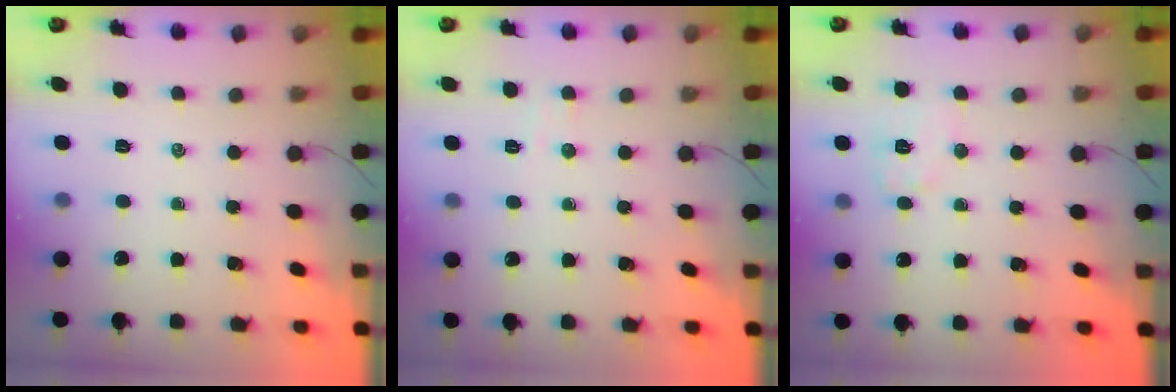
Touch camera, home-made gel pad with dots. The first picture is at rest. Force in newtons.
{"total": 2.4, "press": 2.3, "slide": 0.6}
{"total": 6.5, "press": 6.4, "slide": 0.6}